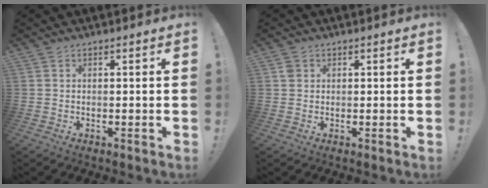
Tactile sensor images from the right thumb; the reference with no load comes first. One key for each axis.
{"total": 1.9, "fx": 0.8, "fy": 1.6, "fz": 0.7, "tx": -0.006, "ty": 0.000, "tz": 0.013}